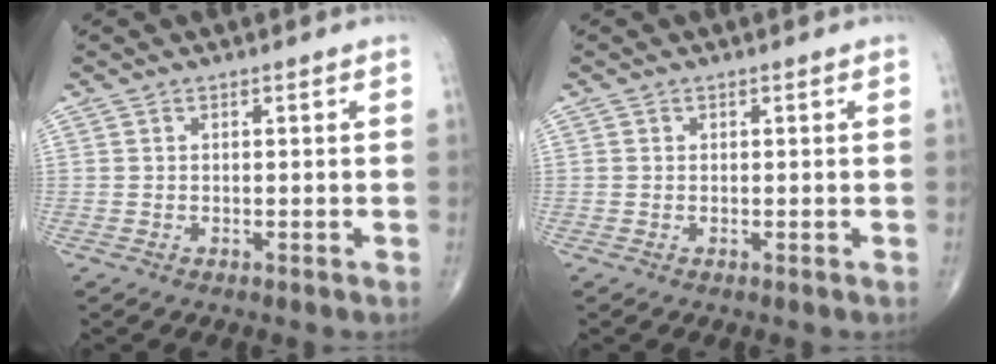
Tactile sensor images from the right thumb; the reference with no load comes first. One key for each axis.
{"total": 0.0}